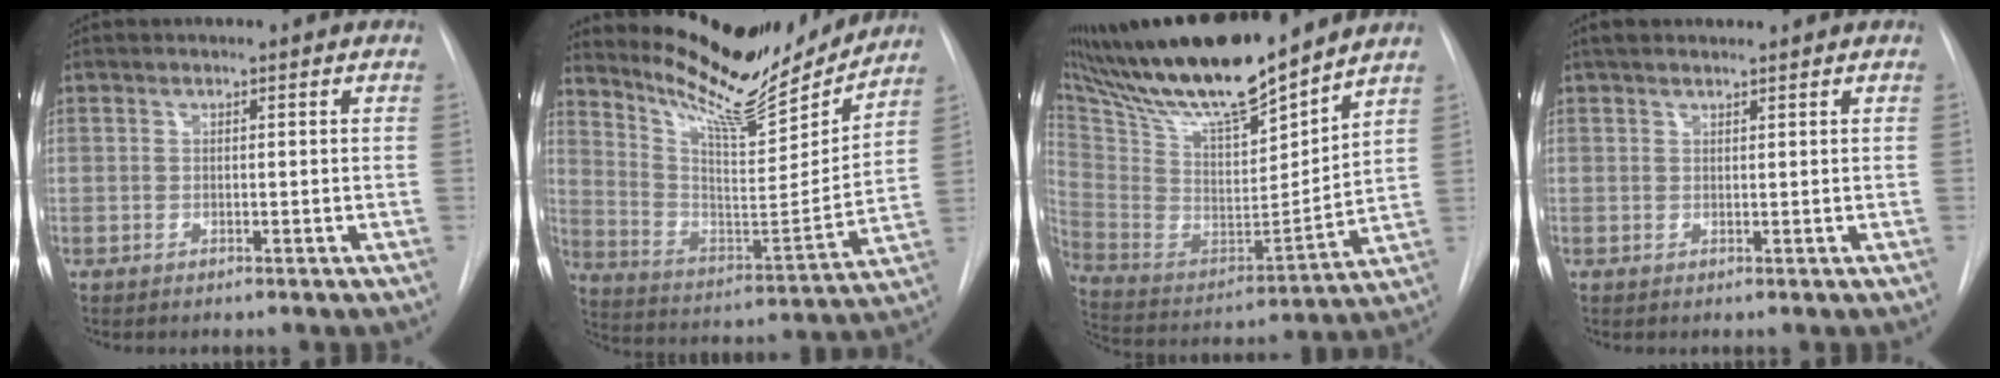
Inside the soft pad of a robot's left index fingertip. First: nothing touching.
{"total": 17.8, "force": [16.4, 2.9, 6.2], "torque": [-0.114, -0.044, 0.257]}
{"total": 23.6, "force": [20.1, 3.1, 11.8], "torque": [-0.230, -0.015, 0.350]}
{"total": 2.5, "force": [2.1, 0.9, 1.2], "torque": [-0.015, 0.019, 0.033]}